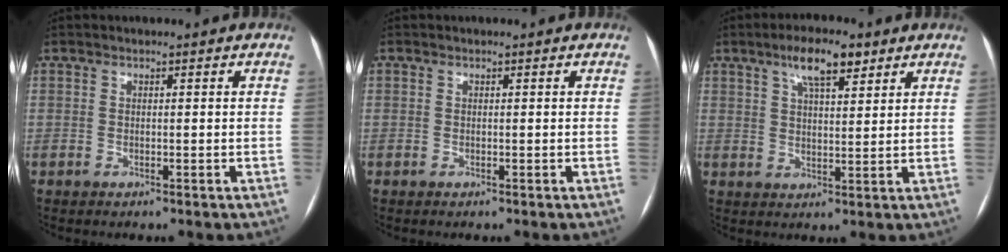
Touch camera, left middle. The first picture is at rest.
{"total": 0.0}
{"total": 7.1, "force": [4.4, 2.0, 5.2], "torque": [-0.096, 0.011, 0.075]}